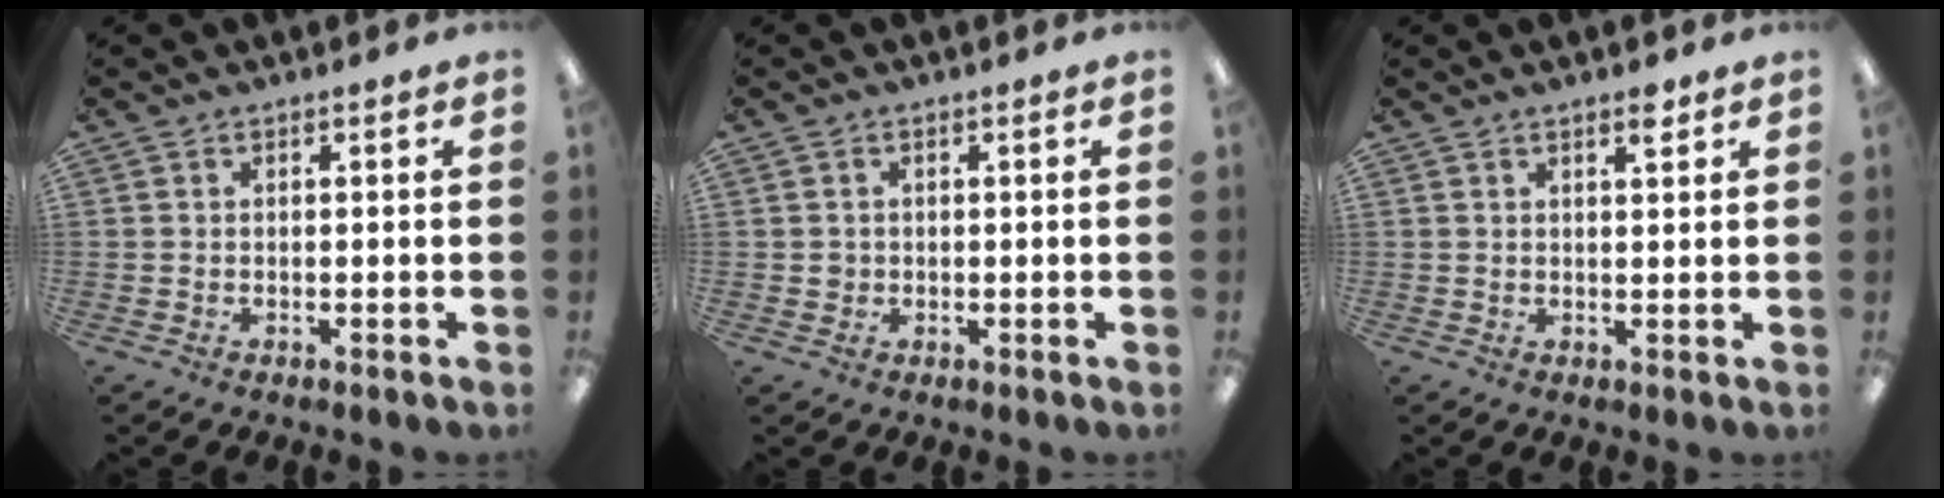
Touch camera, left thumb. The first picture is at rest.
{"total": 1.4, "force": [0.1, 1.4, 0.3], "torque": [-0.007, 0.006, 0.000]}
{"total": 2.7, "force": [2.1, 0.7, 1.5], "torque": [-0.017, -0.005, 0.033]}